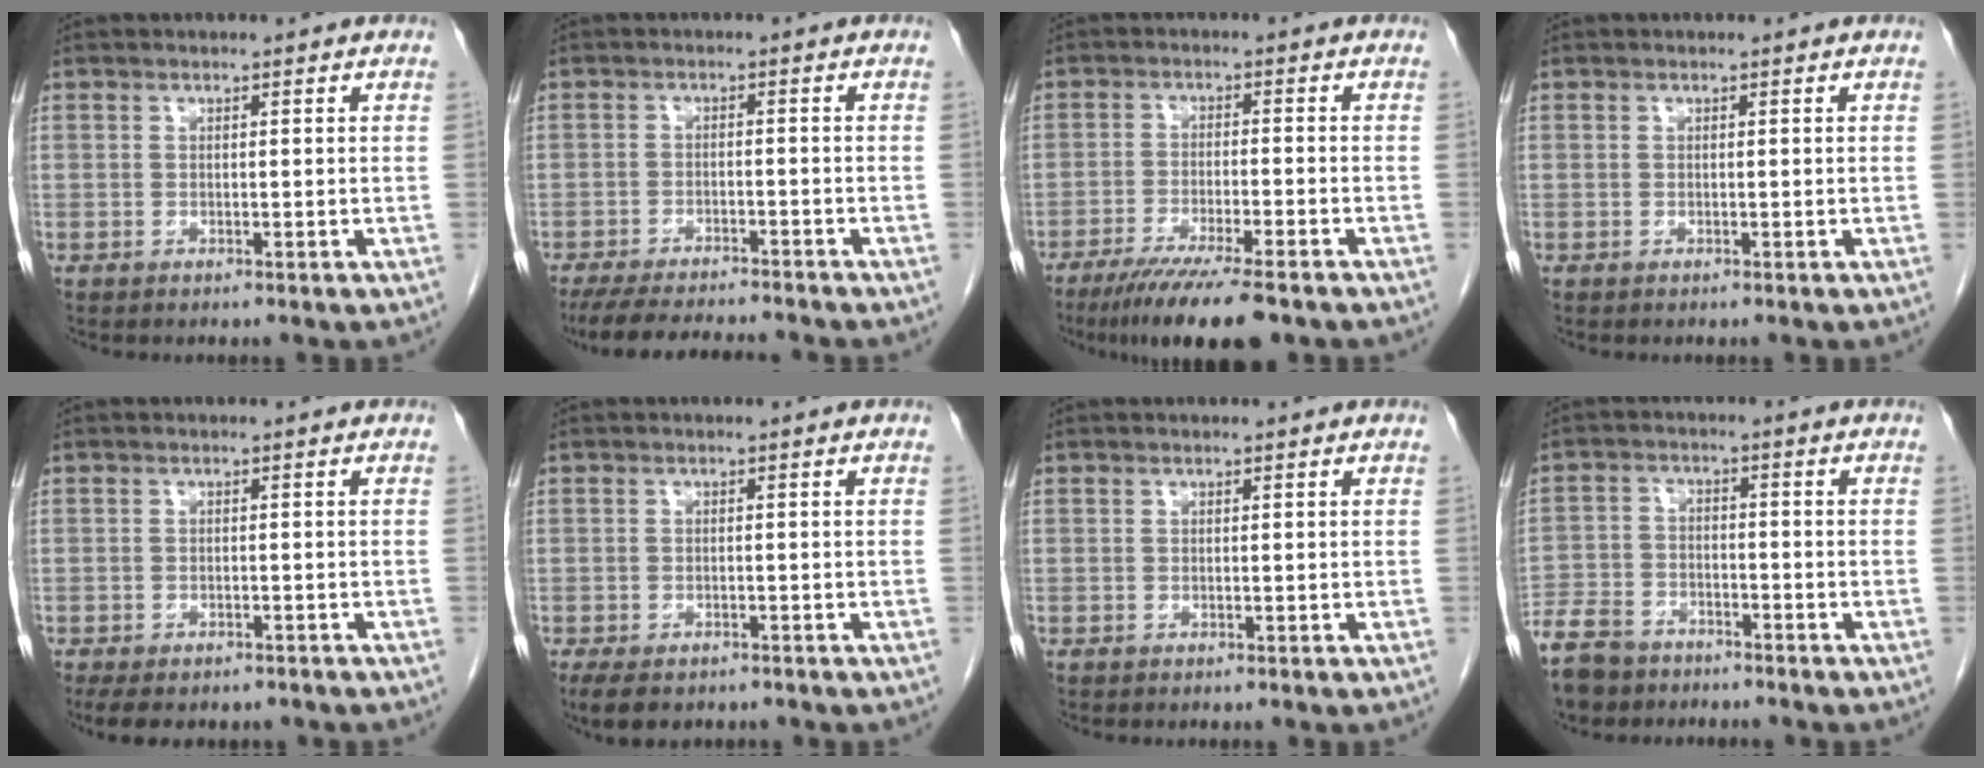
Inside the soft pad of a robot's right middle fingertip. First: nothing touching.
{"total": 11.1, "force": [-10.1, 1.2, 4.4], "torque": [-0.068, -0.012, -0.148]}
{"total": 11.3, "force": [-8.5, 0.7, 7.3], "torque": [-0.113, -0.027, -0.133]}
{"total": 0.0}
{"total": 8.5, "force": [-6.8, 3.4, 3.9], "torque": [-0.062, -0.005, -0.086]}
{"total": 7.0, "force": [-5.2, 3.2, 3.5], "torque": [-0.058, -0.010, -0.075]}
{"total": 0.0}
{"total": 9.1, "force": [-7.3, 4.7, 2.9], "torque": [-0.067, -0.008, -0.129]}